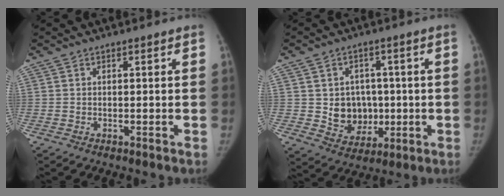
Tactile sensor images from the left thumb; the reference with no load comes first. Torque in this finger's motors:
{"motor_torque": [0.00, 0.00, 0.03, 0.04, 0.01]}